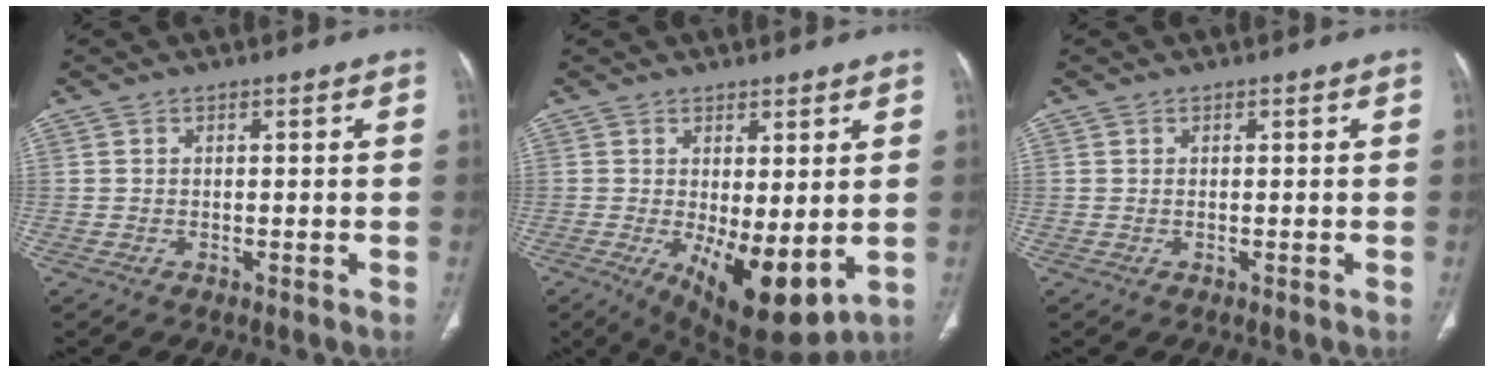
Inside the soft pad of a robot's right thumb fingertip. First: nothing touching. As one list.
[{"total": 11.7, "force": [-1.6, 4.6, 10.6], "torque": [-0.159, -0.026, -0.006]}, {"total": 0.0}]